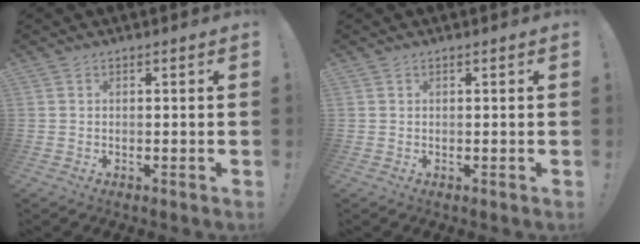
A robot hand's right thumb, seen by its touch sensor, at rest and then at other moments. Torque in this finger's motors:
{"motor_torque": [-0.25, 0.06, -0.08, 0.10, 0.04]}